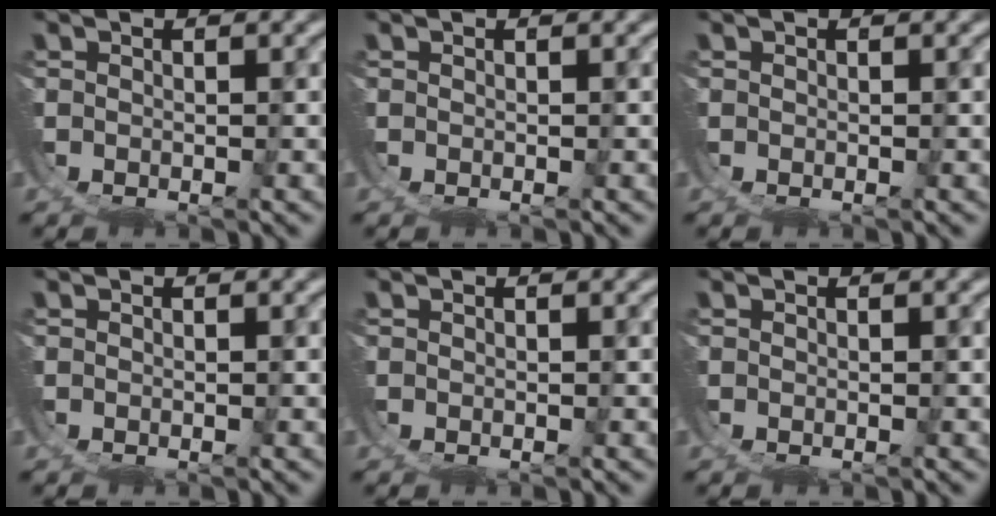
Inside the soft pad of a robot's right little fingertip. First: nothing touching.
{"total": 0.0}
{"total": 0.0}
{"total": 0.0}
{"total": 0.0}
{"total": 0.0}